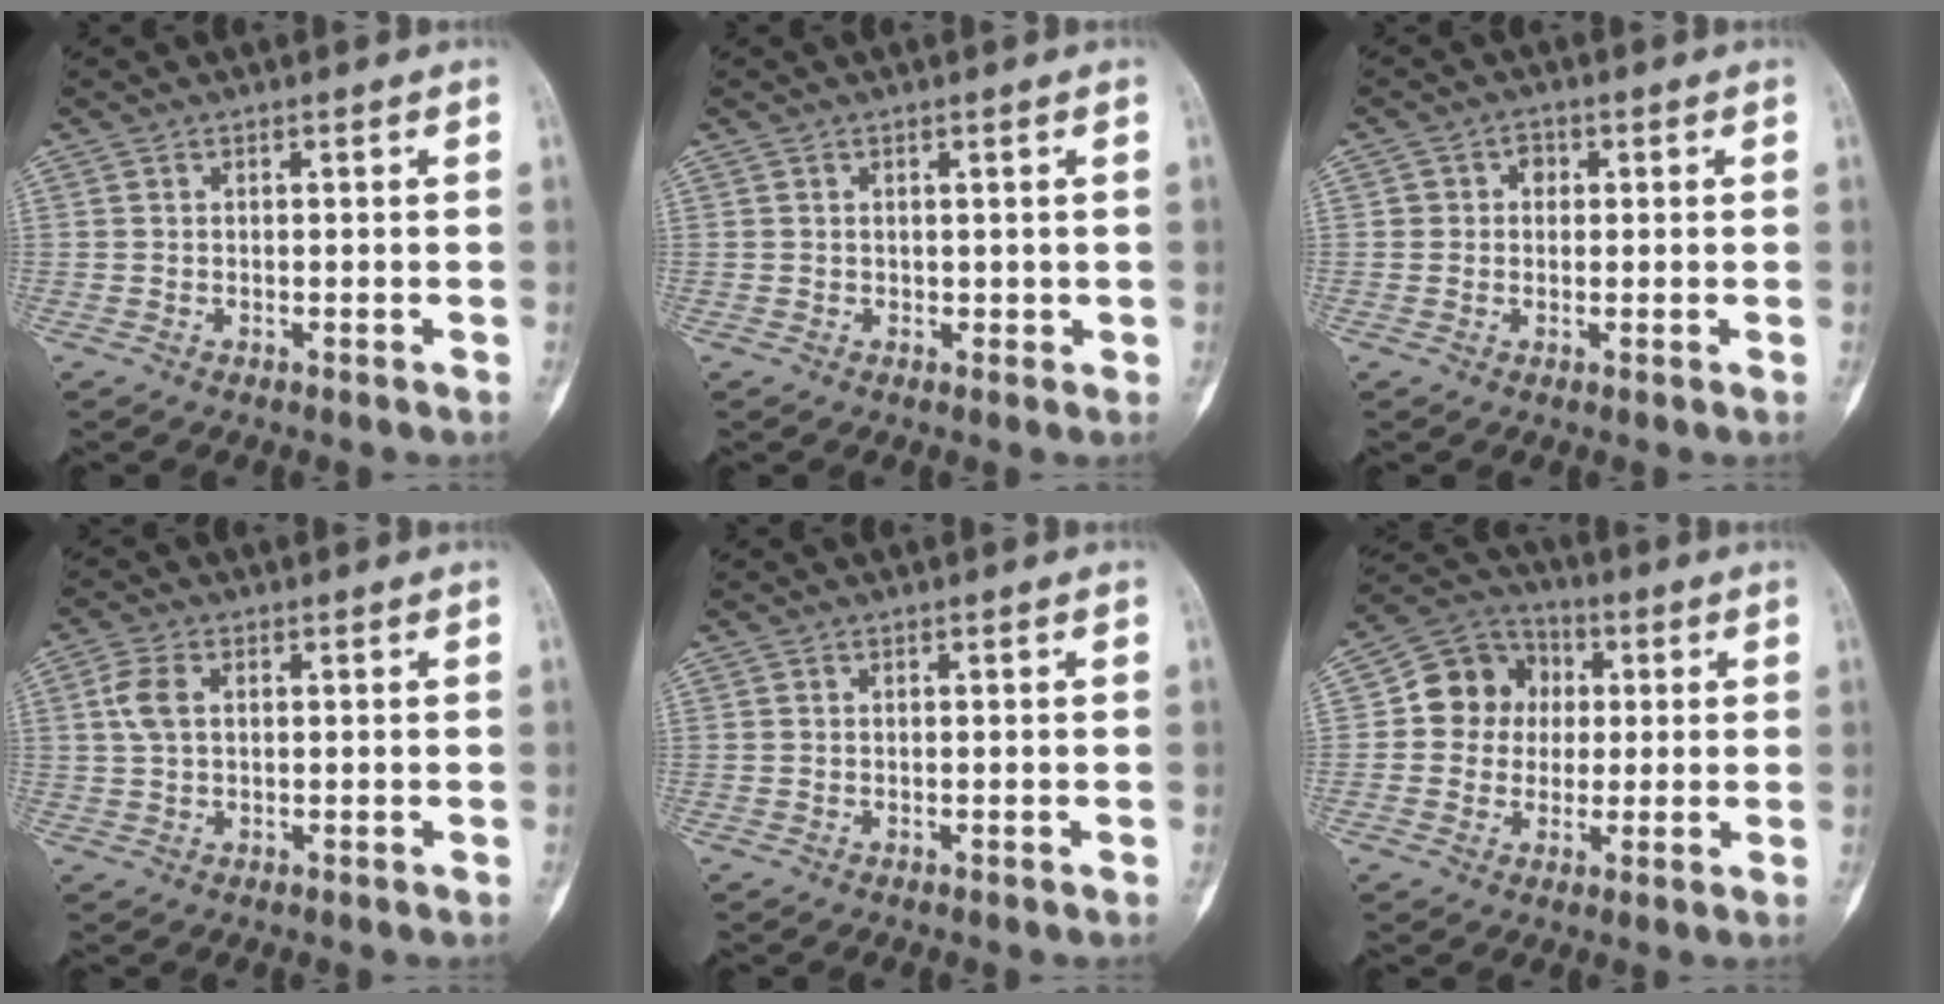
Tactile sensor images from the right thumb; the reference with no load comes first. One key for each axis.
{"total": 0.7, "fx": 0.3, "fy": 0.6, "fz": 0.1, "tx": 0.009, "ty": 0.002, "tz": 0.004}
{"total": 2.5, "fx": 0.4, "fy": 2.3, "fz": 1.0, "tx": 0.003, "ty": 0.005, "tz": 0.001}
{"total": 4.5, "fx": 1.0, "fy": 2.7, "fz": 3.4, "tx": -0.082, "ty": 0.008, "tz": 0.019}
{"total": 0.0}
{"total": 10.6, "fx": 1.2, "fy": 9.6, "fz": 4.4, "tx": -0.032, "ty": 0.017, "tz": 0.010}